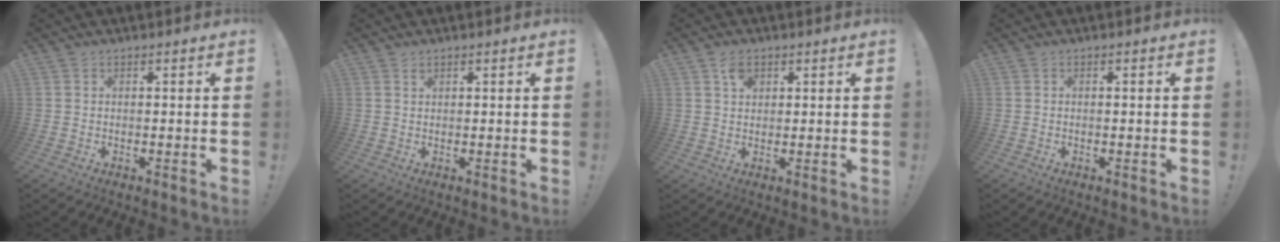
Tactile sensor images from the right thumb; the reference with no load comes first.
{"total": 0.8, "force": [0.6, 0.5, 0.3], "torque": [0.000, -0.002, 0.010]}
{"total": 3.6, "force": [1.7, 2.6, 1.8], "torque": [-0.019, -0.005, 0.028]}
{"total": 0.5, "force": [-0.3, -0.1, 0.4], "torque": [-0.010, 0.000, -0.005]}